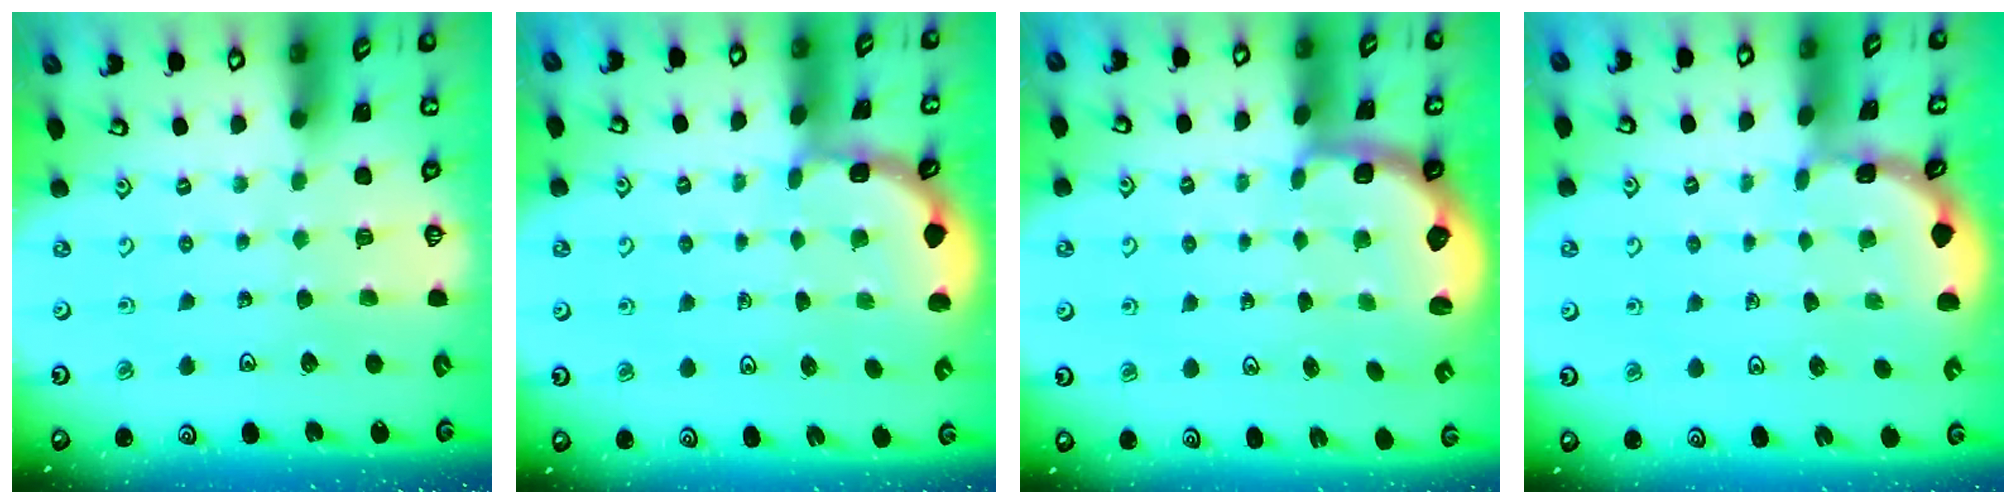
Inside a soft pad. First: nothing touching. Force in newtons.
{"total": 1.9, "press": 1.9, "slide": 0.2}
{"total": 2.6, "press": 2.0, "slide": 1.7}
{"total": 1.3, "press": 1.3, "slide": 0.1}